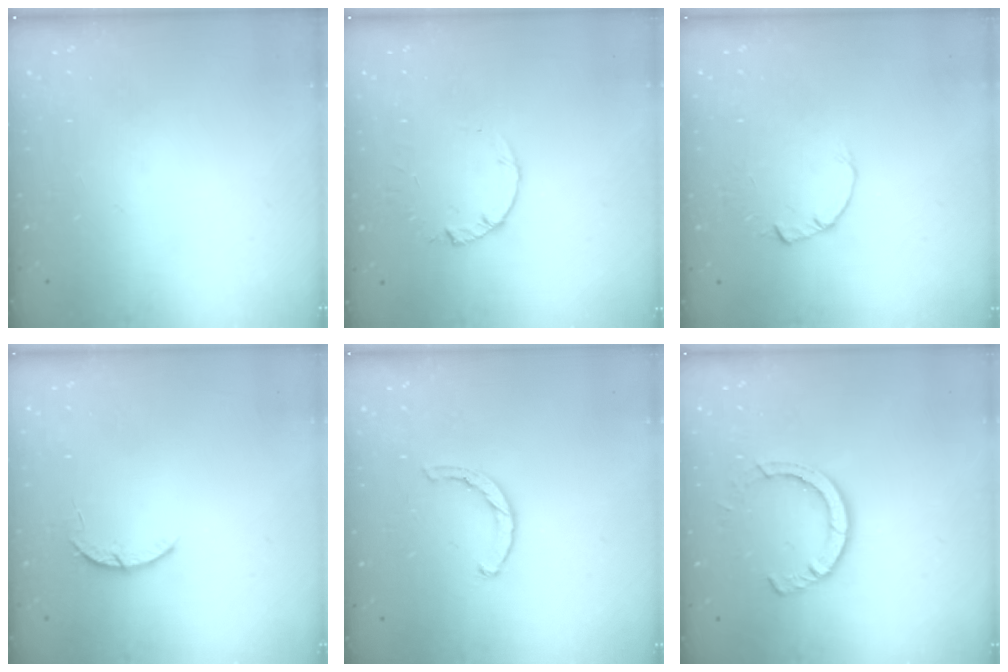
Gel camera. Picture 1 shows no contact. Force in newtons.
{"total": 1.0, "press": 0.9, "slide": 0.3}
{"total": 1.8, "press": 1.7, "slide": 0.3}
{"total": 3.0, "press": 3.0, "slide": 0.5}
{"total": 1.9, "press": 1.9, "slide": 0.3}
{"total": 7.5, "press": 7.4, "slide": 1.0}